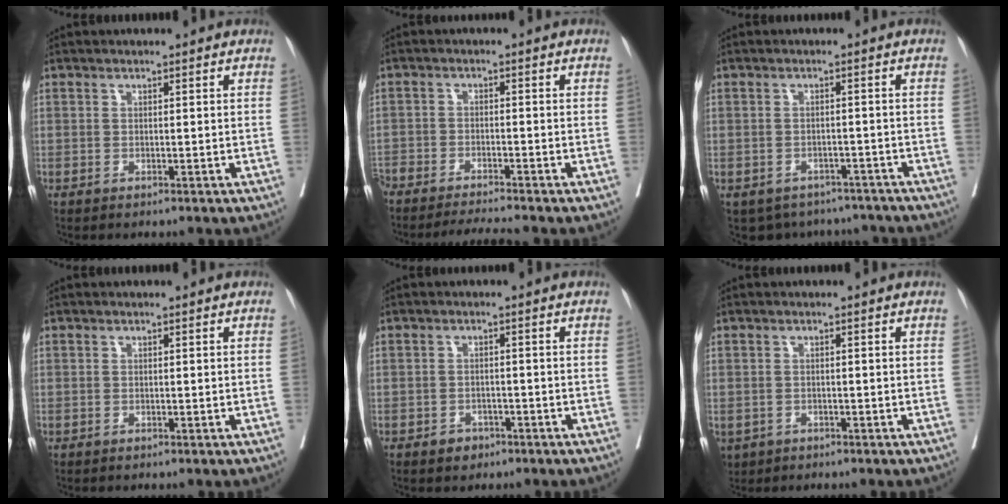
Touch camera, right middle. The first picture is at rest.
{"total": 6.3, "force": [-6.0, -0.5, 1.8], "torque": [-0.024, -0.010, -0.103]}
{"total": 9.3, "force": [-7.8, 4.9, 1.3], "torque": [-0.008, 0.013, -0.084]}
{"total": 0.0}
{"total": 2.3, "force": [-1.4, 1.7, 0.6], "torque": [-0.007, 0.006, -0.016]}
{"total": 4.3, "force": [-2.2, 3.4, 1.3], "torque": [-0.034, -0.003, -0.031]}